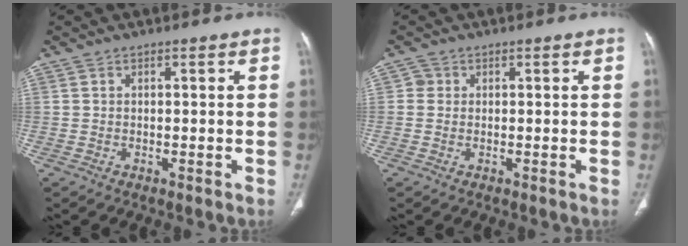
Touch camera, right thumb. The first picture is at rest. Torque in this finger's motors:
{"motor_torque": [0.03, -0.28, 0.27, 0.16, -0.05]}